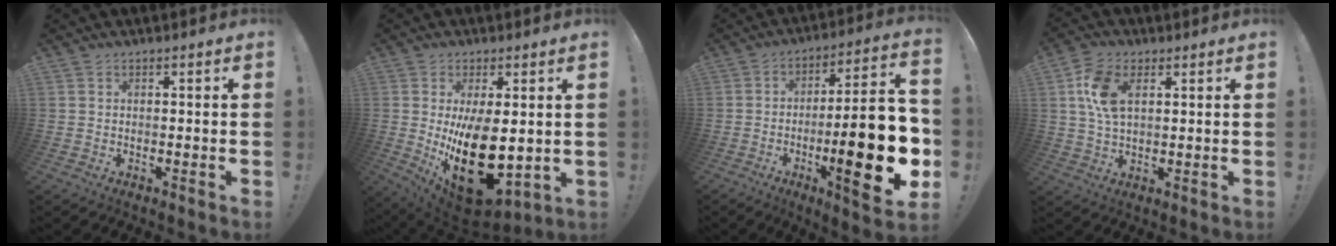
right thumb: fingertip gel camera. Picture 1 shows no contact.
{"total": 21.3, "force": [-1.0, 11.8, 17.7], "torque": [-0.280, -0.024, 0.009]}
{"total": 24.7, "force": [-6.4, 6.3, 23.0], "torque": [-0.341, 0.029, -0.099]}
{"total": 9.7, "force": [3.1, 5.6, 7.2], "torque": [-0.146, 0.001, 0.056]}